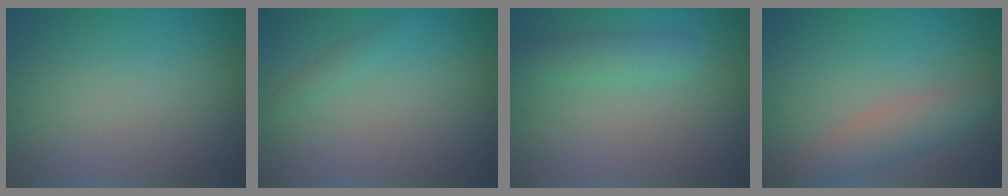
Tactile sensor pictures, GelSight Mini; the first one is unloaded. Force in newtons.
{"total": 0.8, "press": 0.8, "slide": 0.1}
{"total": 2.2, "press": 2.2, "slide": 0.1}
{"total": 3.5, "press": 3.5, "slide": 0.1}